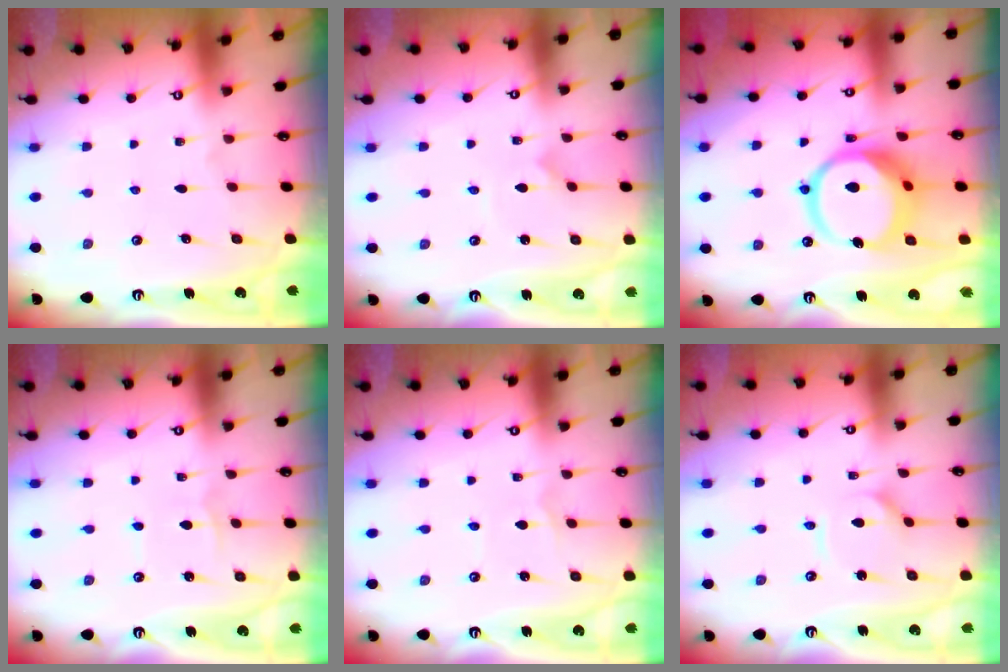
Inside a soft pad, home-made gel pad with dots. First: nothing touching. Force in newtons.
{"total": 0.8, "press": 0.8, "slide": 0.1}
{"total": 15.6, "press": 15.5, "slide": 1.8}
{"total": 2.1, "press": 2.1, "slide": 0.2}
{"total": 1.1, "press": 1.1, "slide": 0.0}
{"total": 2.4, "press": 2.4, "slide": 0.3}